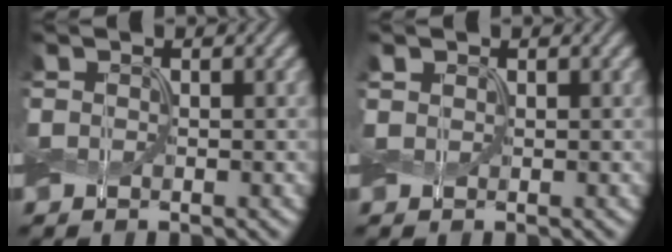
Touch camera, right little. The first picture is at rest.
{"total": 0.6, "force": [0.4, 0.4, 0.3], "torque": [-0.006, 0.002, 0.008]}